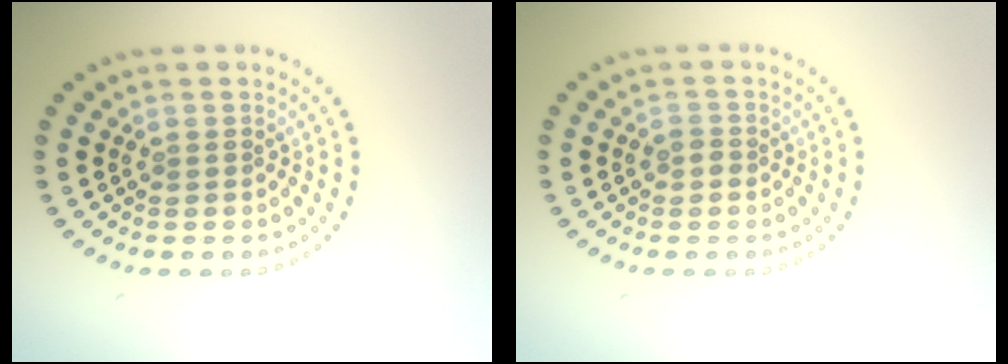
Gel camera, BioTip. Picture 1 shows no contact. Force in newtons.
{"total": 0.9, "press": 0.9, "slide": 0.2}